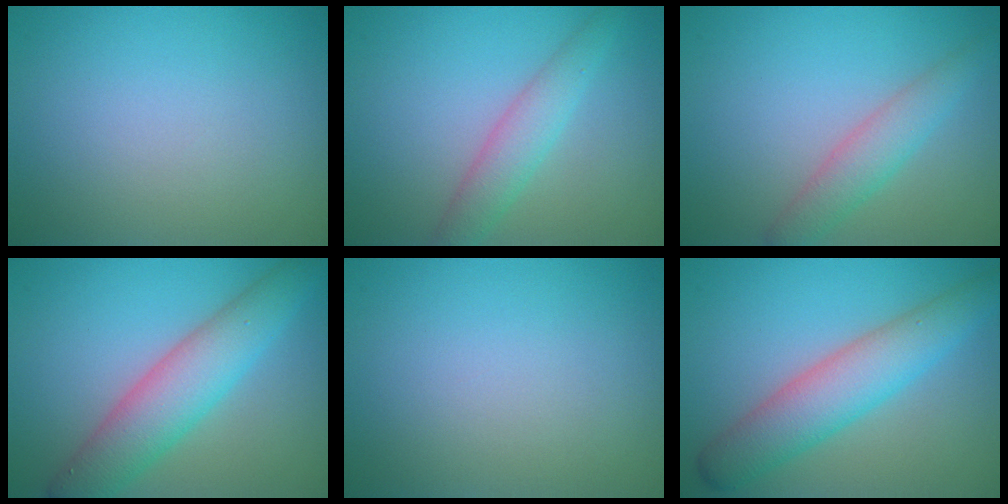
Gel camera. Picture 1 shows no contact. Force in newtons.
{"total": 2.9, "press": 2.9, "slide": 0.1}
{"total": 2.8, "press": 2.8, "slide": 0.1}
{"total": 6.0, "press": 6.0, "slide": 0.1}
{"total": 0.0}
{"total": 5.5, "press": 5.5, "slide": 0.1}